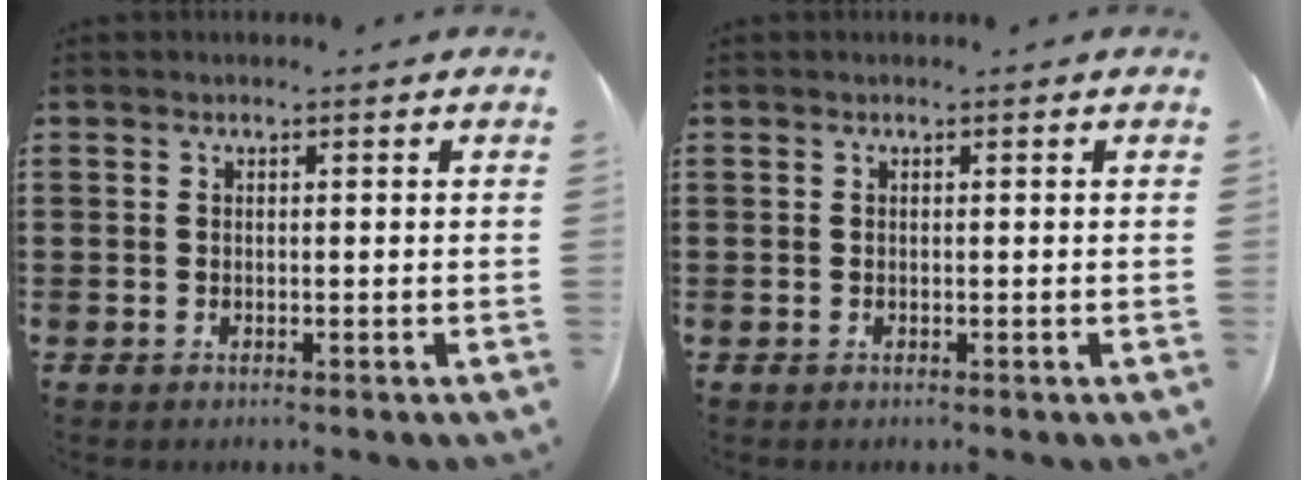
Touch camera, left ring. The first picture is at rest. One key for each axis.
{"total": 0.0}